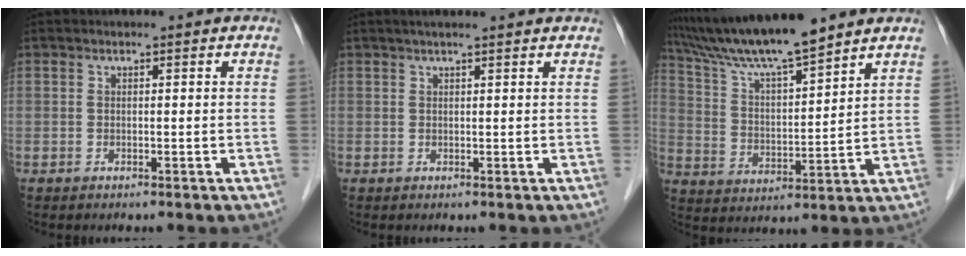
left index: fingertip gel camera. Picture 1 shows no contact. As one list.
[{"total": 5.5, "force": [4.7, 0.1, 2.8], "torque": [-0.038, 0.025, 0.057]}, {"total": 12.8, "force": [11.2, -0.4, 6.1], "torque": [-0.118, 0.011, 0.206]}]